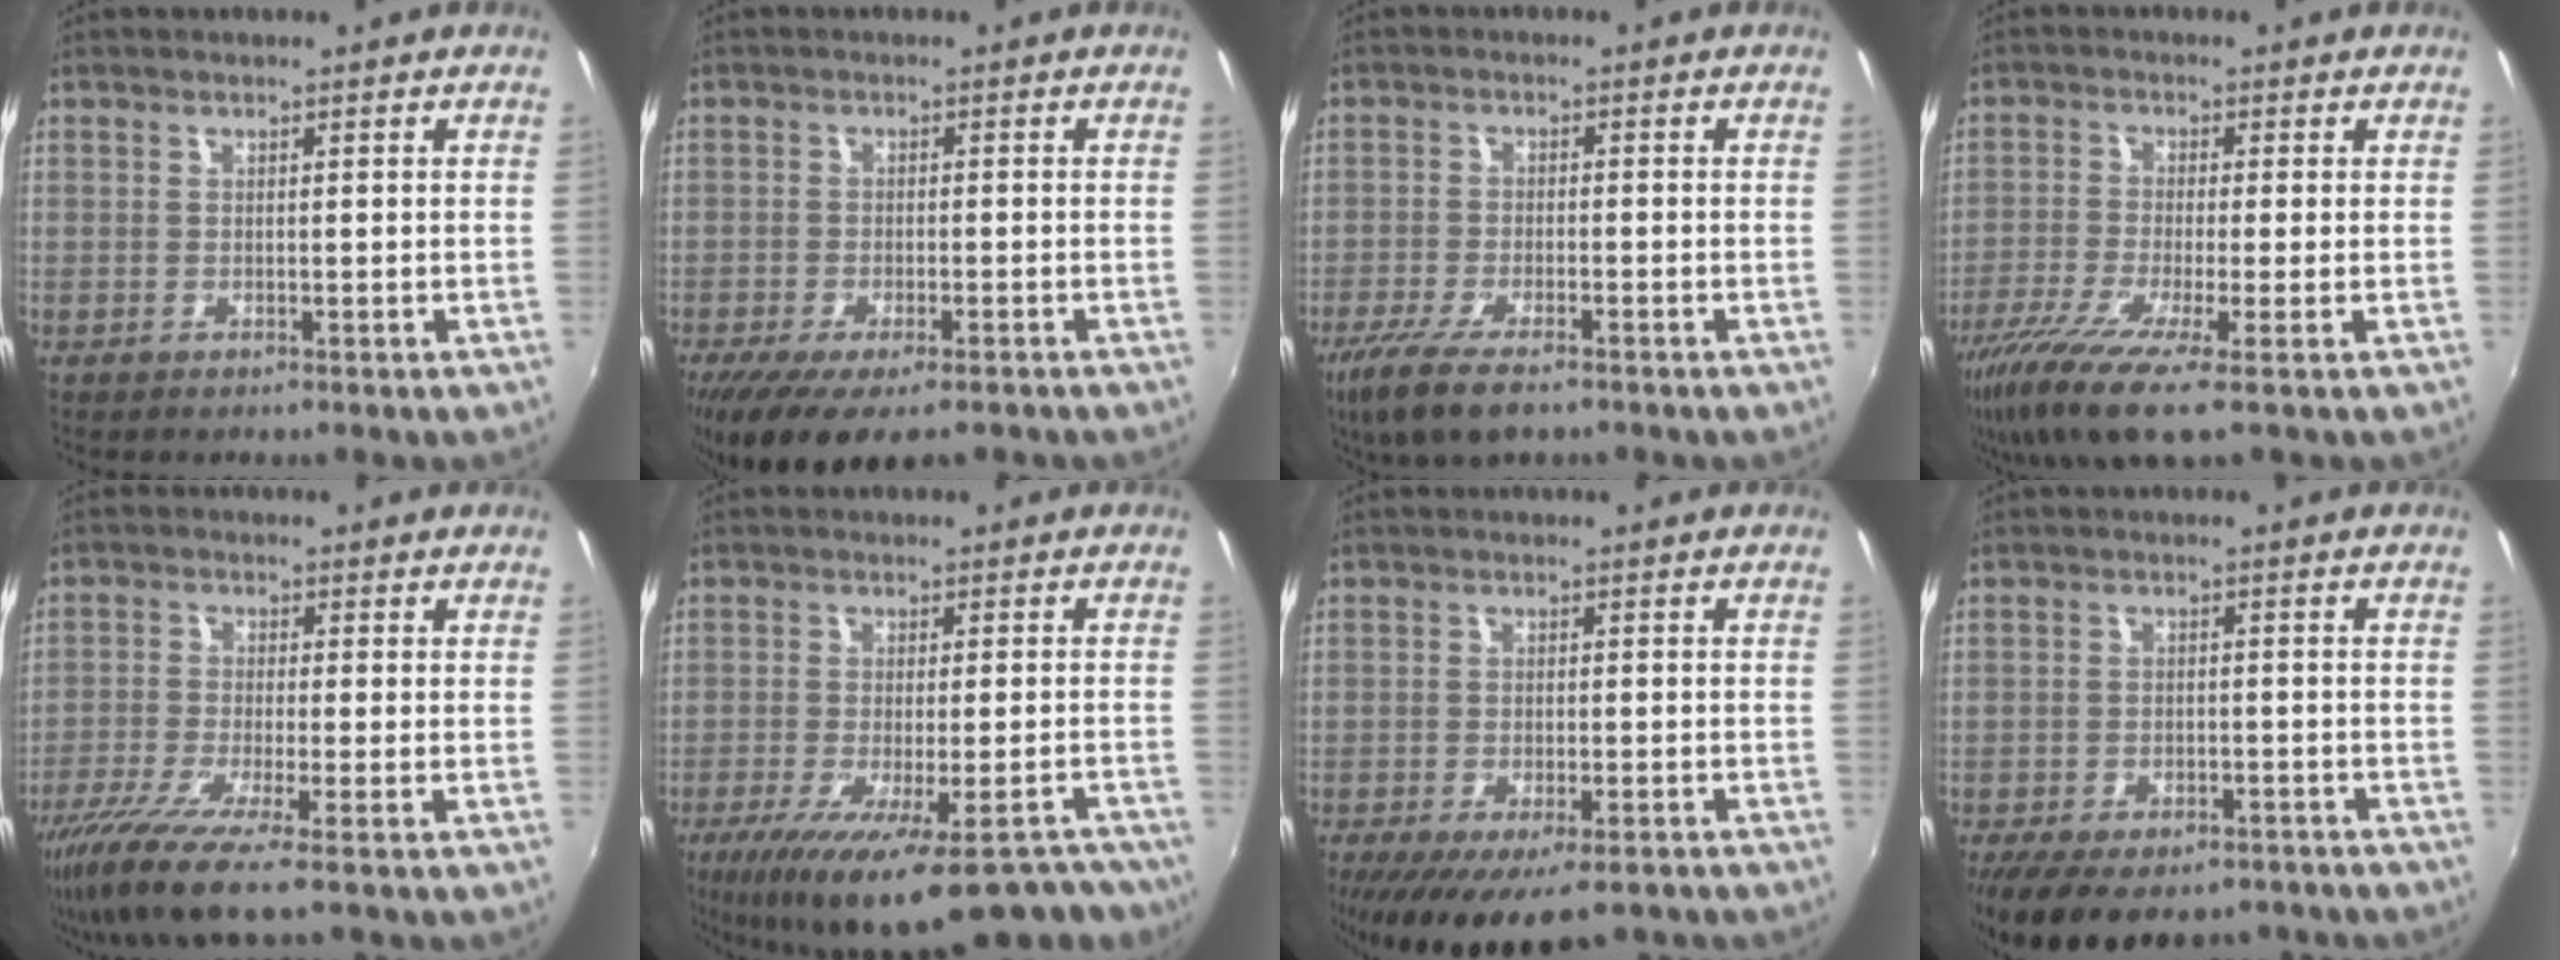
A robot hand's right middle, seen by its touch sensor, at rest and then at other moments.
{"total": 12.9, "force": [-9.1, 4.5, 8.0], "torque": [-0.166, -0.049, -0.141]}
{"total": 10.6, "force": [-7.1, 3.5, 7.0], "torque": [-0.166, -0.037, -0.132]}
{"total": 10.6, "force": [-6.1, 1.2, 8.5], "torque": [-0.190, -0.039, -0.117]}
{"total": 9.6, "force": [-6.4, 0.7, 7.2], "torque": [-0.164, -0.037, -0.122]}
{"total": 21.6, "force": [-15.2, 7.0, 13.6], "torque": [-0.224, -0.047, -0.208]}
{"total": 14.0, "force": [-9.7, 5.0, 8.8], "torque": [-0.176, -0.053, -0.142]}
{"total": 16.7, "force": [-12.1, 7.5, 8.7], "torque": [-0.181, -0.034, -0.173]}